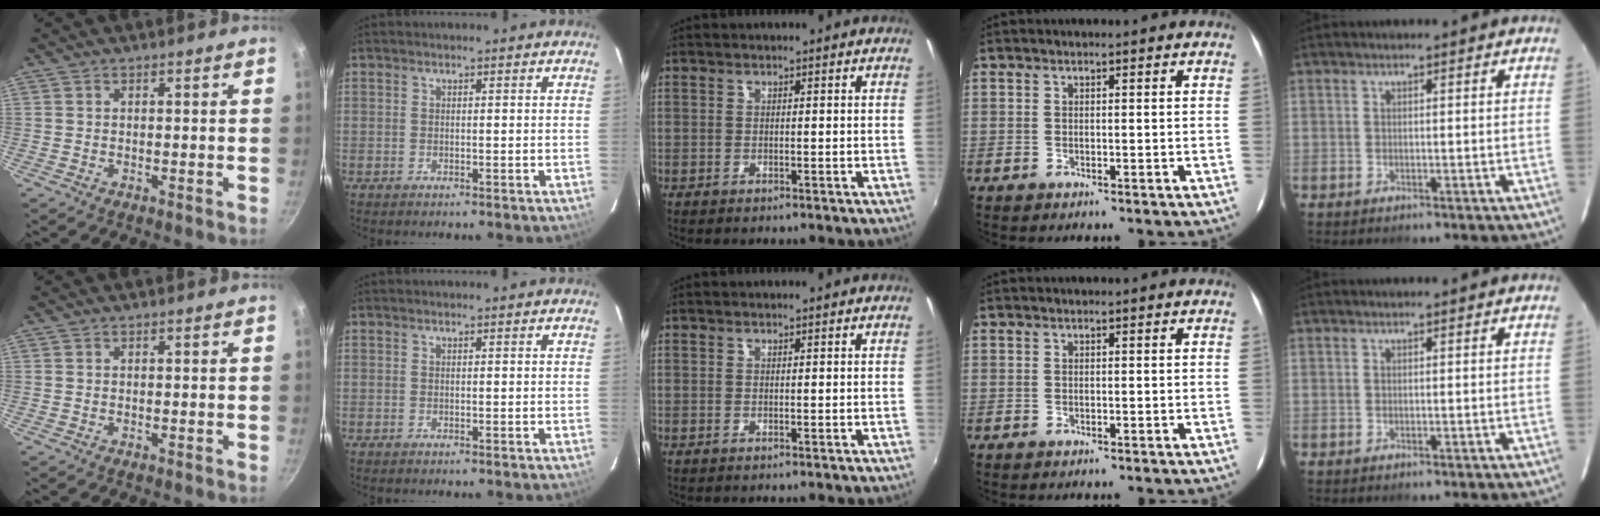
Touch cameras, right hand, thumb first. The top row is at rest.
{}